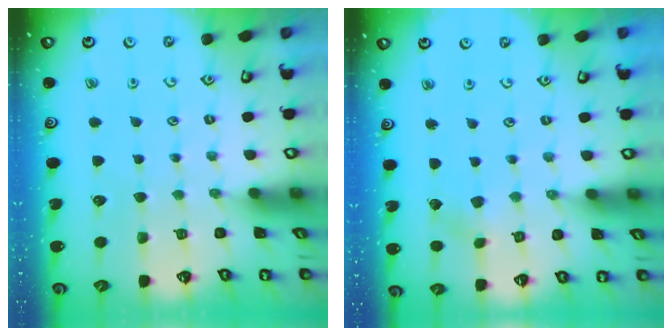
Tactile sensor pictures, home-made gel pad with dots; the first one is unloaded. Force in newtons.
{"total": 2.3, "press": 2.3, "slide": 0.3}